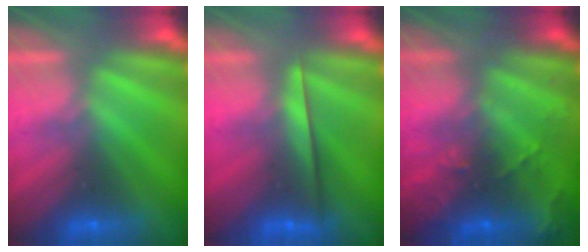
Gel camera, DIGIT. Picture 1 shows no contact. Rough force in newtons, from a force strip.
{"total": 2.3}
{"total": 8.3}